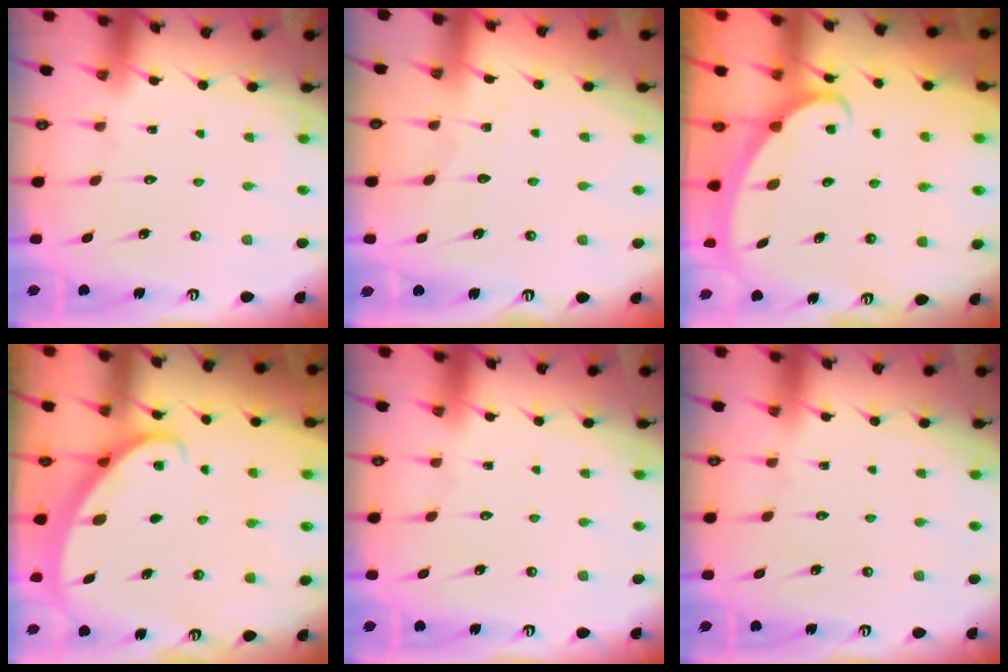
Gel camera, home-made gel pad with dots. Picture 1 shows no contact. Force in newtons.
{"total": 2.8, "press": 2.8, "slide": 0.4}
{"total": 2.4, "press": 2.3, "slide": 0.3}
{"total": 2.1, "press": 2.1, "slide": 0.2}
{"total": 0.0}
{"total": 0.0}